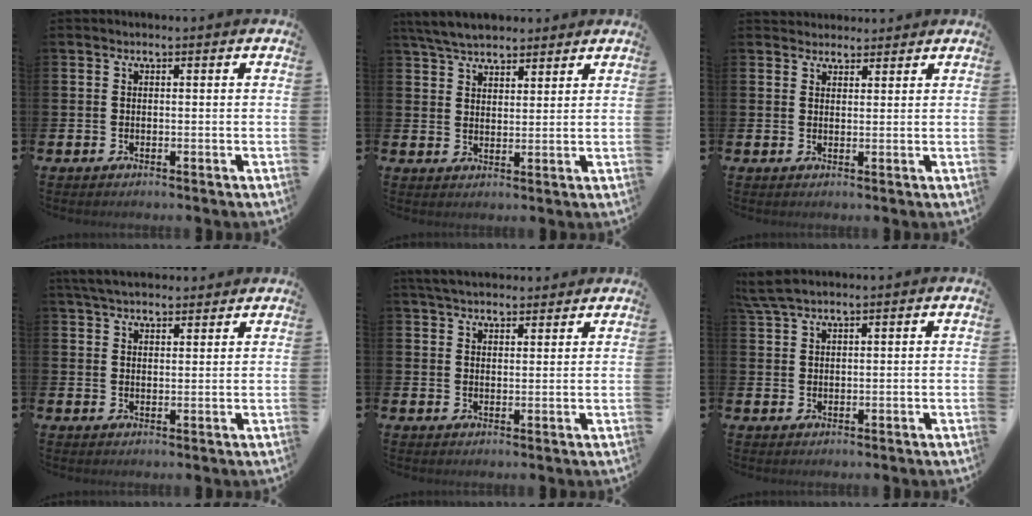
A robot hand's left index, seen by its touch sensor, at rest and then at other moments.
{"total": 5.6, "force": [5.3, 1.5, 1.2], "torque": [-0.046, -0.011, 0.100]}
{"total": 2.3, "force": [2.2, 0.8, -0.2], "torque": [0.009, -0.007, 0.039]}
{"total": 4.6, "force": [4.2, 1.2, 1.3], "torque": [-0.032, -0.011, 0.079]}
{"total": 4.4, "force": [4.2, 1.1, 0.9], "torque": [-0.026, -0.011, 0.079]}
{"total": 3.3, "force": [2.7, 0.6, 1.7], "torque": [-0.045, 0.001, 0.053]}